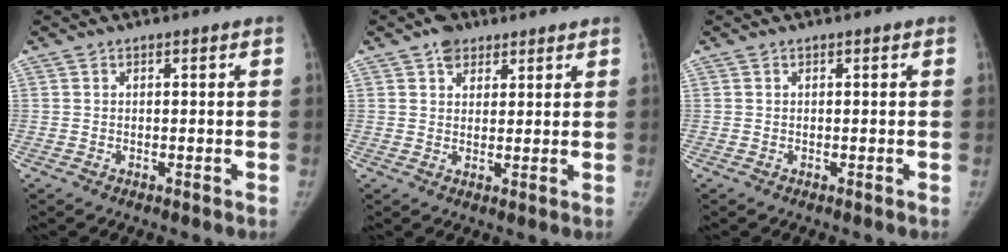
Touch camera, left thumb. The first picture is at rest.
{"total": 4.7, "force": [2.9, 3.3, 1.6], "torque": [-0.001, -0.014, 0.046]}
{"total": 0.0}